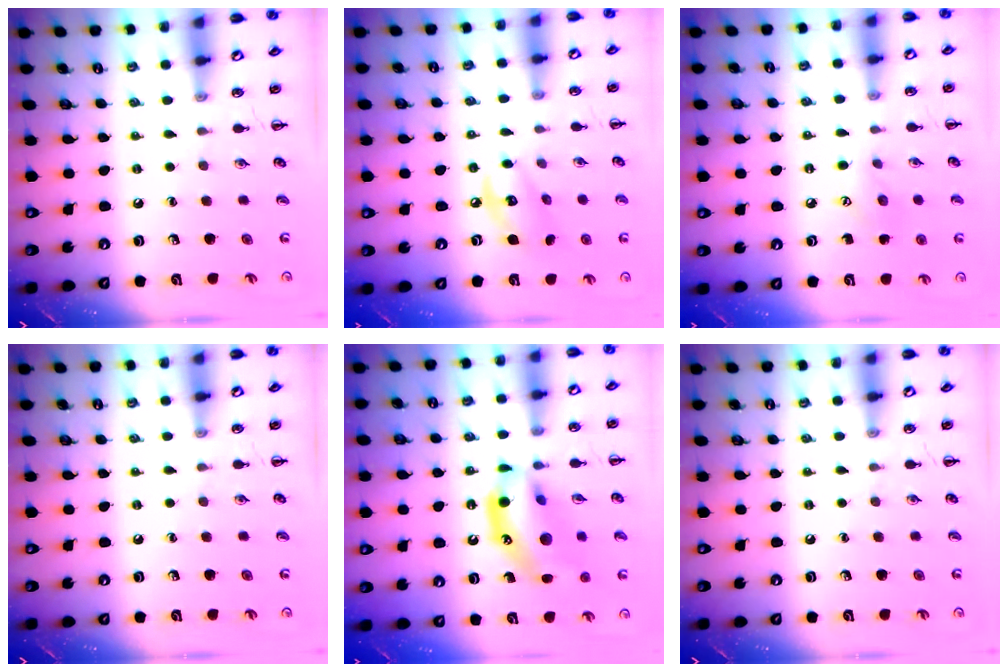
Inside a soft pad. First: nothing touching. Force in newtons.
{"total": 8.9, "press": 8.7, "slide": 1.6}
{"total": 5.6, "press": 5.5, "slide": 1.1}
{"total": 0.0}
{"total": 16.9, "press": 16.6, "slide": 3.6}
{"total": 0.0}